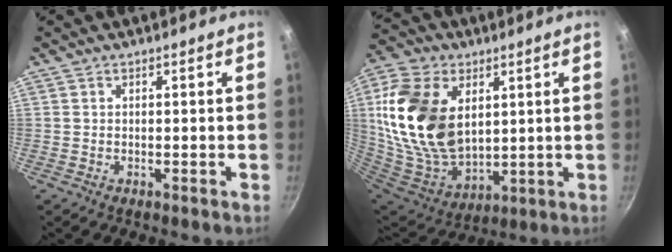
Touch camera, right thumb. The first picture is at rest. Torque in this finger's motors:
{"motor_torque": [0.45, 0.94, 2.14, 0.54, 0.30]}